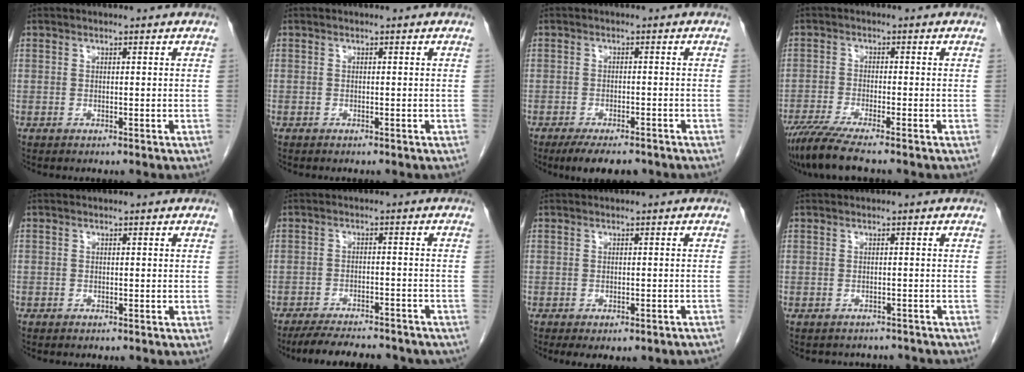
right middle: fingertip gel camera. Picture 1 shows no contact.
{"total": 0.0}
{"total": 7.1, "force": [-5.5, 2.3, 3.8], "torque": [-0.052, -0.007, -0.083]}
{"total": 7.0, "force": [-5.7, -0.6, 4.0], "torque": [-0.066, -0.025, -0.101]}
{"total": 0.7, "force": [-0.6, 0.5, 0.0], "torque": [-0.003, 0.004, -0.010]}
{"total": 16.1, "force": [-14.1, 4.0, 6.6], "torque": [-0.116, -0.007, -0.184]}
{"total": 7.6, "force": [-6.2, 2.6, 3.7], "torque": [-0.041, 0.005, -0.070]}
{"total": 6.2, "force": [-5.6, 2.4, 0.8], "torque": [-0.009, 0.008, -0.058]}